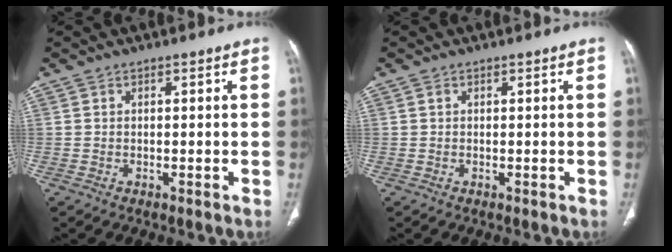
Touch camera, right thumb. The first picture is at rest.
{"total": 0.0}